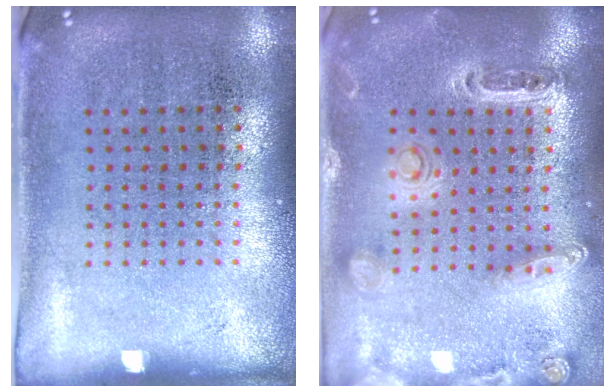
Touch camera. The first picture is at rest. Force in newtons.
{"total": 1.3, "press": 1.2, "slide": 0.4}